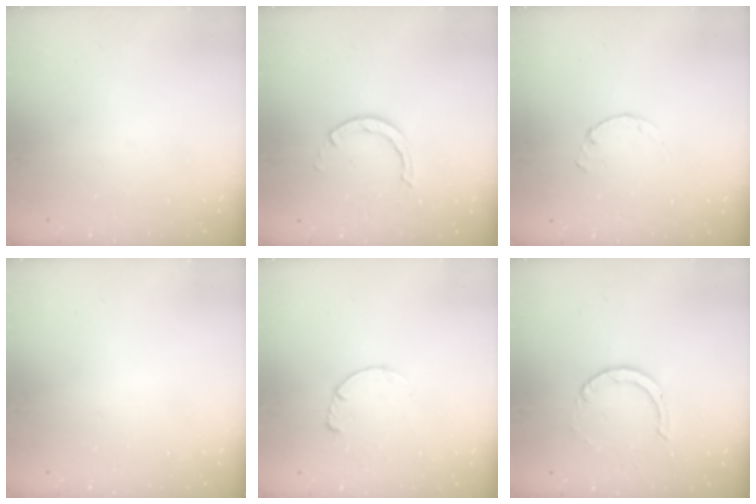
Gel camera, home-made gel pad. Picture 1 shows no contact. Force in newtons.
{"total": 2.8, "press": 2.8, "slide": 0.3}
{"total": 0.9, "press": 0.9, "slide": 0.3}
{"total": 2.4, "press": 2.4, "slide": 0.2}
{"total": 3.4, "press": 3.4, "slide": 0.4}
{"total": 4.0, "press": 4.0, "slide": 0.3}